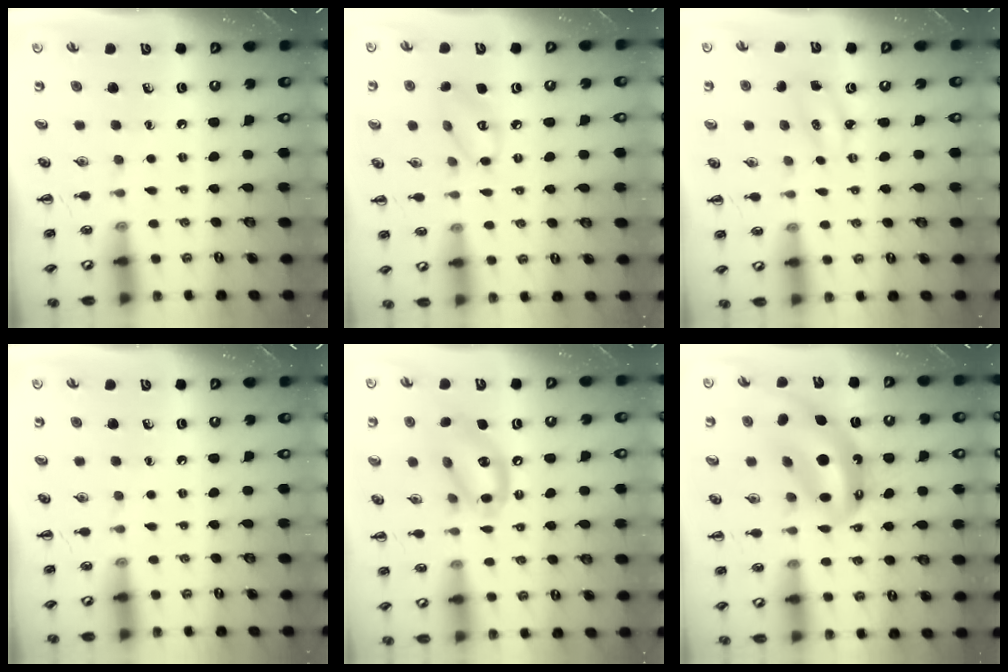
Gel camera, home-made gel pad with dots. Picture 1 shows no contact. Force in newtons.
{"total": 6.6, "press": 6.6, "slide": 0.6}
{"total": 2.8, "press": 2.8, "slide": 0.6}
{"total": 0.0}
{"total": 13.3, "press": 12.9, "slide": 3.2}
{"total": 14.5, "press": 13.9, "slide": 4.1}